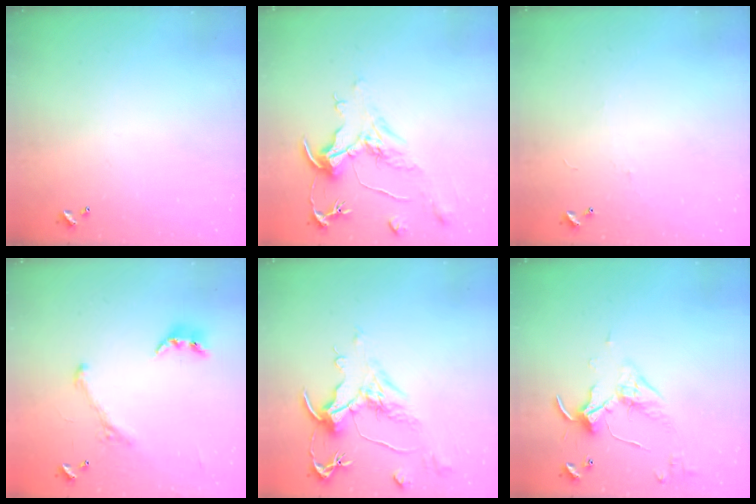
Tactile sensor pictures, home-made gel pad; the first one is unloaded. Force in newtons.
{"total": 2.2, "press": 1.7, "slide": 1.4}
{"total": 2.3, "press": 2.3, "slide": 0.3}
{"total": 0.5, "press": 0.0, "slide": 0.5}
{"total": 1.6, "press": 0.8, "slide": 1.4}
{"total": 3.4, "press": 3.4, "slide": 0.6}